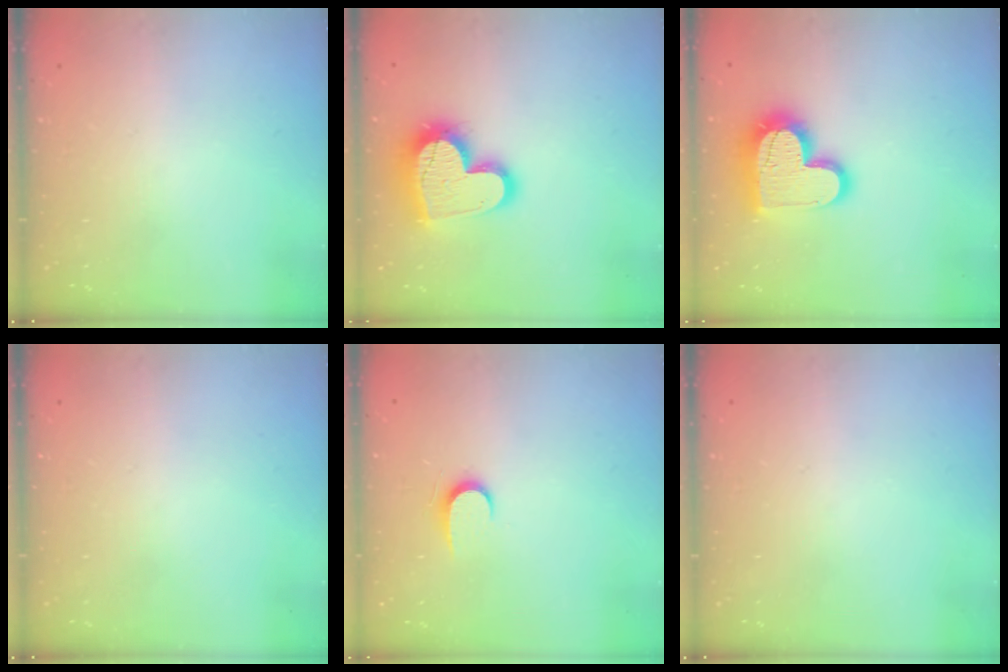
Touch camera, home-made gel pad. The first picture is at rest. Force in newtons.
{"total": 17.8, "press": 17.7, "slide": 1.7}
{"total": 17.0, "press": 16.9, "slide": 1.1}
{"total": 0.0}
{"total": 6.1, "press": 6.1, "slide": 0.6}
{"total": 0.0}